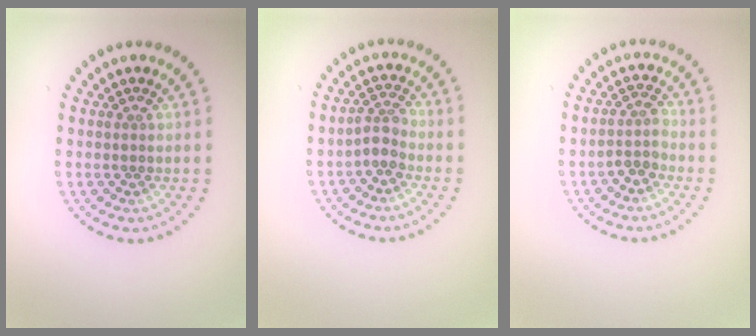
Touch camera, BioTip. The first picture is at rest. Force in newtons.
{"total": 1.9, "press": 1.5, "slide": 1.2}
{"total": 1.8, "press": 1.4, "slide": 1.1}